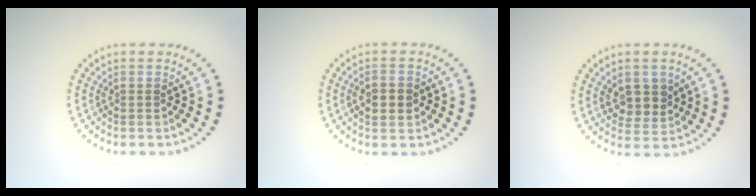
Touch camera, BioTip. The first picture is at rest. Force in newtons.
{"total": 2.2, "press": 2.2, "slide": 0.1}
{"total": 3.1, "press": 2.9, "slide": 1.1}